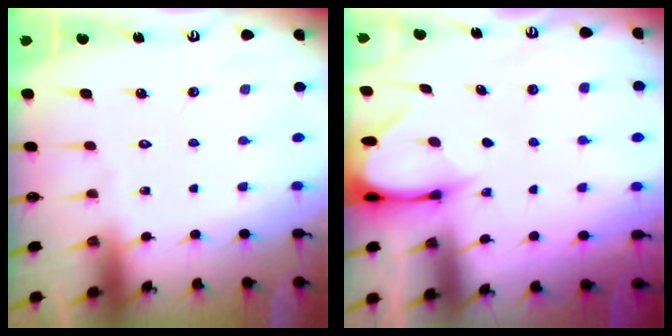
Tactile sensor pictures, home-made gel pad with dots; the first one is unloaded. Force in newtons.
{"total": 3.3, "press": 3.3, "slide": 0.3}